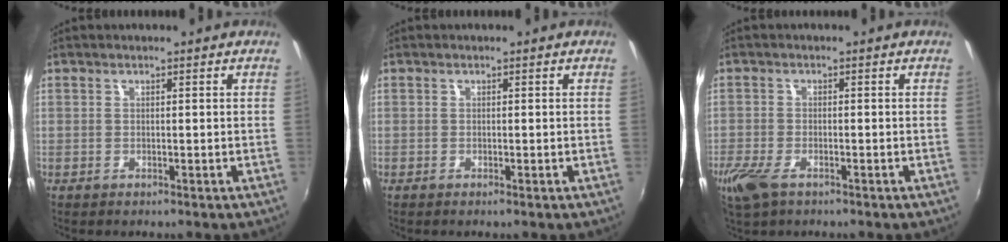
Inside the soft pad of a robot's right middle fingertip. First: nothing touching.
{"total": 0.0}
{"total": 5.7, "force": [-3.7, 2.5, 3.7], "torque": [-0.094, -0.018, -0.070]}